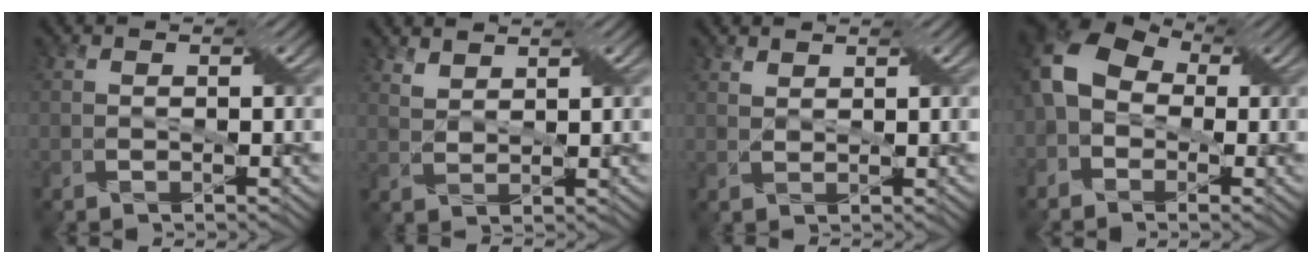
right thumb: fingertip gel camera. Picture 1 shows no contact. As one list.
[{"total": 2.7, "force": [2.3, 0.9, 1.1], "torque": [-0.027, -0.005, 0.058]}, {"total": 1.6, "force": [1.4, 0.5, 0.5], "torque": [-0.014, -0.001, 0.034]}, {"total": 10.6, "force": [-0.4, 8.0, 6.9], "torque": [-0.174, 0.008, -0.022]}]